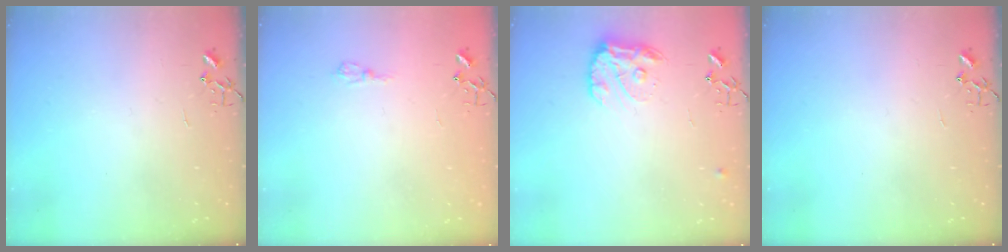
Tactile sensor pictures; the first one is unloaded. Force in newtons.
{"total": 6.5, "press": 6.5, "slide": 0.6}
{"total": 12.1, "press": 12.1, "slide": 0.5}
{"total": 0.0}